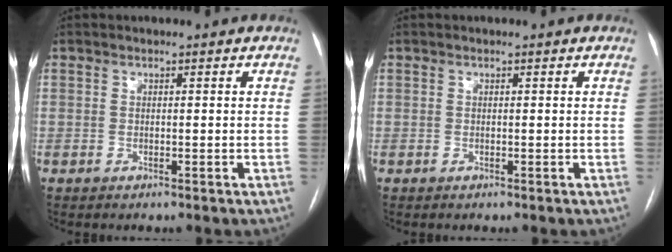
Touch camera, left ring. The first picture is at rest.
{"total": 0.0}